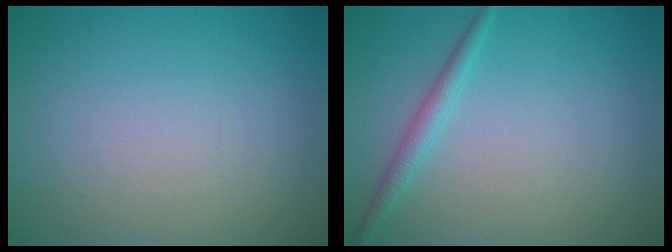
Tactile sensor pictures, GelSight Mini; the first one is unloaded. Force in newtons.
{"total": 1.6, "press": 1.6, "slide": 0.1}